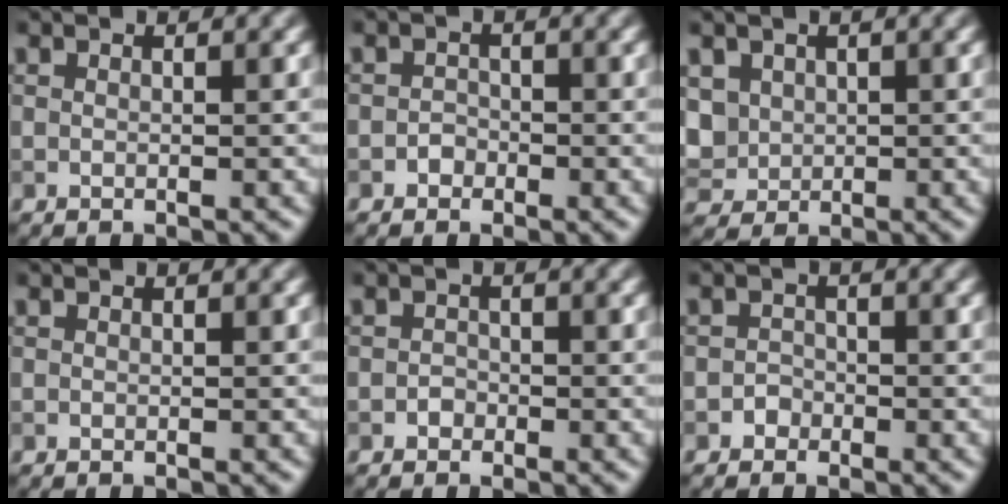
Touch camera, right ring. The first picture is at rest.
{"total": 1.1, "force": [-0.7, 0.8, 0.1], "torque": [0.003, -0.001, -0.013]}
{"total": 3.8, "force": [0.6, 3.3, 1.8], "torque": [-0.055, 0.000, 0.014]}
{"total": 0.0}
{"total": 0.9, "force": [-0.6, 0.8, 0.1], "torque": [0.002, -0.002, -0.012]}
{"total": 1.1, "force": [-0.7, 0.9, 0.0], "torque": [0.007, 0.000, -0.013]}